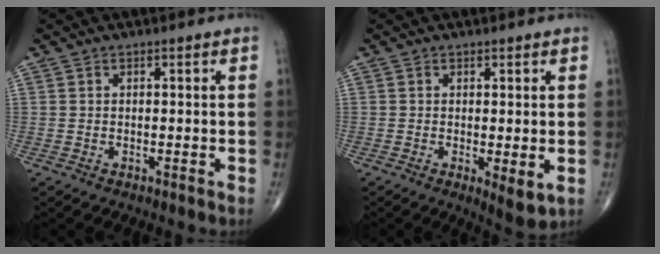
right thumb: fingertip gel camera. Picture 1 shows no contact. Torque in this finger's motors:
{"motor_torque": [0.01, 0.10, -0.24, -0.25, 0.03]}